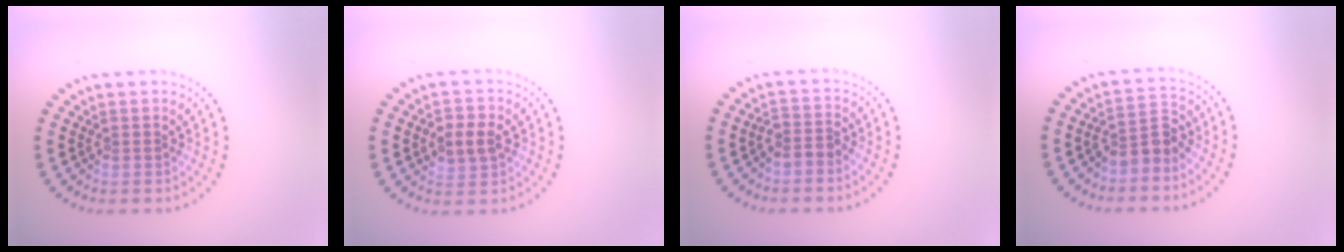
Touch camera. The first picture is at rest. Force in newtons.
{"total": 2.9, "press": 2.9, "slide": 0.3}
{"total": 2.0, "press": 1.5, "slide": 1.3}
{"total": 2.9, "press": 2.6, "slide": 1.3}